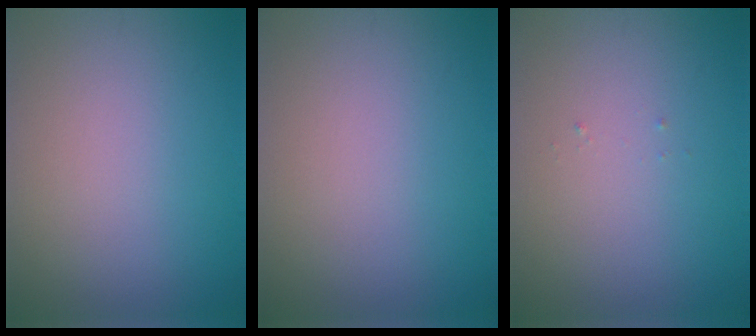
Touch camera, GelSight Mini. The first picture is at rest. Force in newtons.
{"total": 0.0}
{"total": 0.0}